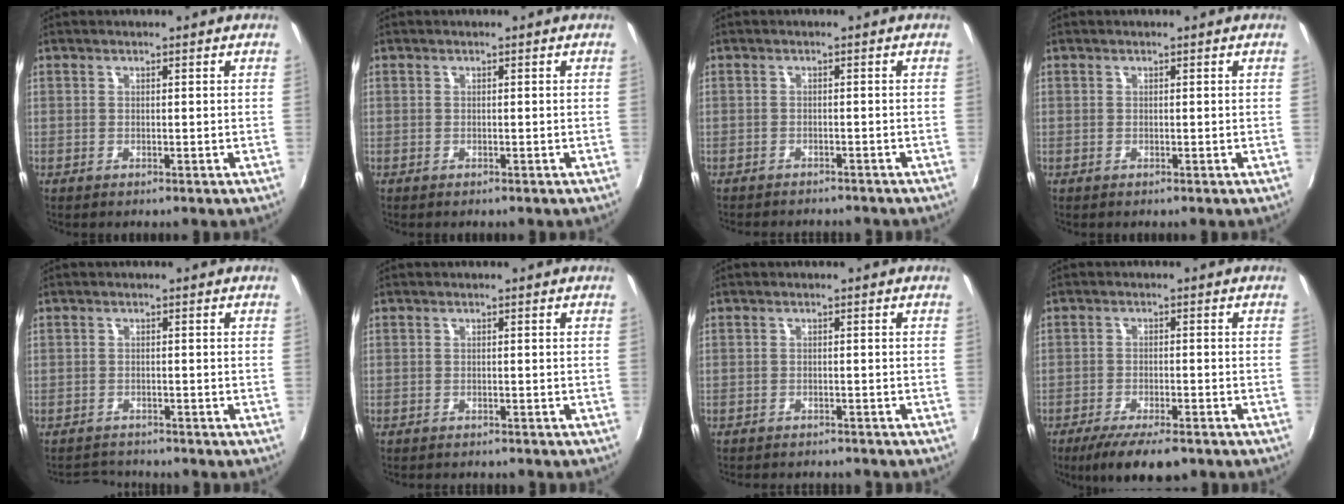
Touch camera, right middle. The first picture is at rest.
{"total": 0.0}
{"total": 5.8, "force": [-5.4, 1.4, 1.9], "torque": [-0.050, -0.015, -0.078]}
{"total": 0.0}
{"total": 3.3, "force": [-3.2, 0.9, -0.2], "torque": [-0.010, 0.005, -0.059]}
{"total": 2.9, "force": [-2.7, 0.5, 0.9], "torque": [-0.025, -0.014, -0.043]}
{"total": 6.0, "force": [-5.5, 1.4, 1.9], "torque": [-0.051, -0.015, -0.080]}
{"total": 9.8, "force": [-7.4, 2.5, 5.9], "torque": [-0.128, -0.028, -0.122]}